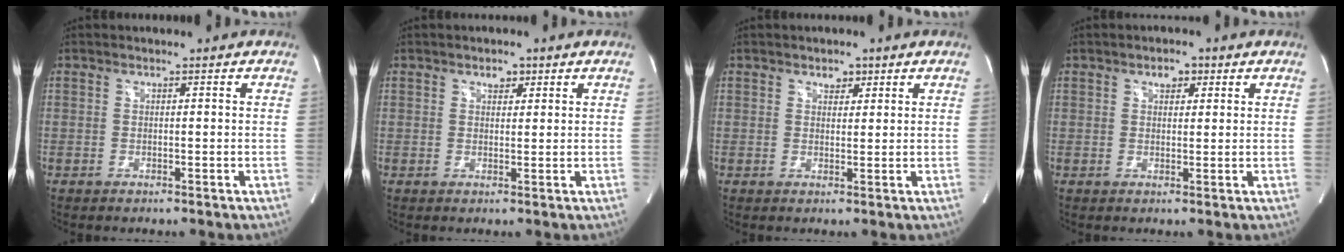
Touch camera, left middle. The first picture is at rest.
{"total": 1.8, "force": [1.1, 1.0, 0.9], "torque": [-0.014, 0.003, 0.017]}
{"total": 1.9, "force": [1.2, 1.2, 0.8], "torque": [-0.010, 0.002, 0.018]}
{"total": 2.4, "force": [1.3, 1.4, 1.5], "torque": [-0.023, 0.007, 0.021]}